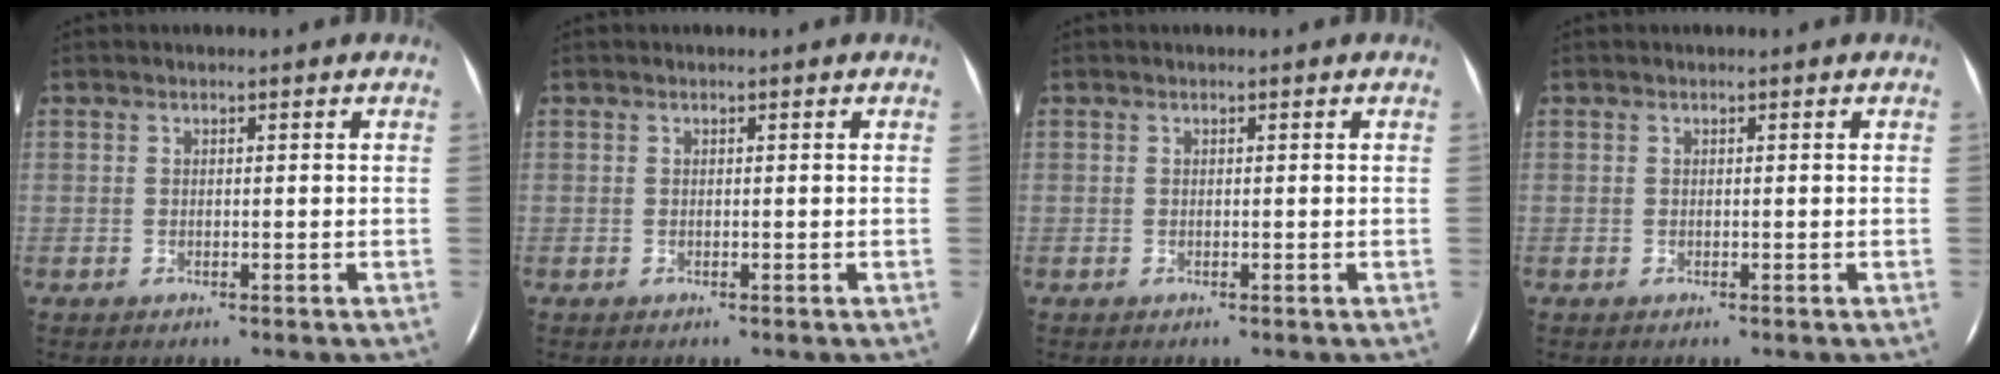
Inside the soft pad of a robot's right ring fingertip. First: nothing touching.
{"total": 0.0}
{"total": 0.0}
{"total": 0.0}